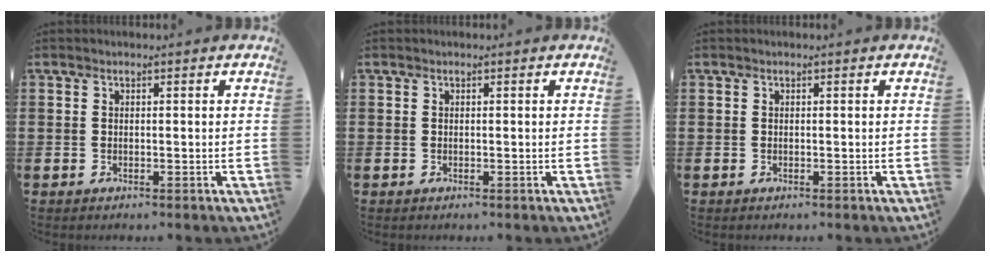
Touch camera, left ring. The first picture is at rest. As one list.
[{"total": 0.0}, {"total": 0.0}]